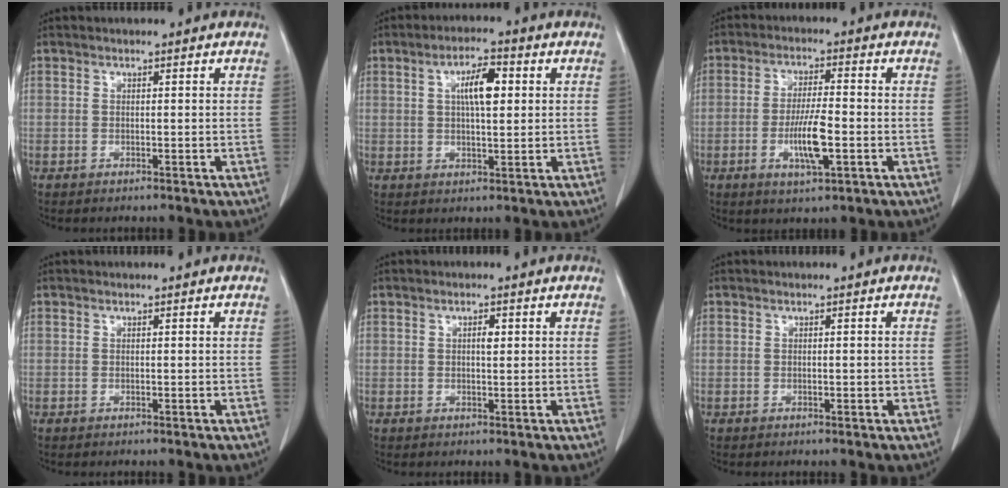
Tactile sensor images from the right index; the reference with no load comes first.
{"total": 6.3, "force": [1.6, 1.8, 5.9], "torque": [-0.104, 0.008, 0.028]}
{"total": 7.4, "force": [-2.1, 1.2, 7.0], "torque": [-0.133, -0.006, -0.035]}
{"total": 0.0}
{"total": 1.5, "force": [0.4, 0.5, 1.4], "torque": [-0.026, 0.002, 0.007]}
{"total": 1.1, "force": [-0.2, 0.3, 1.1], "torque": [-0.020, 0.000, 0.000]}